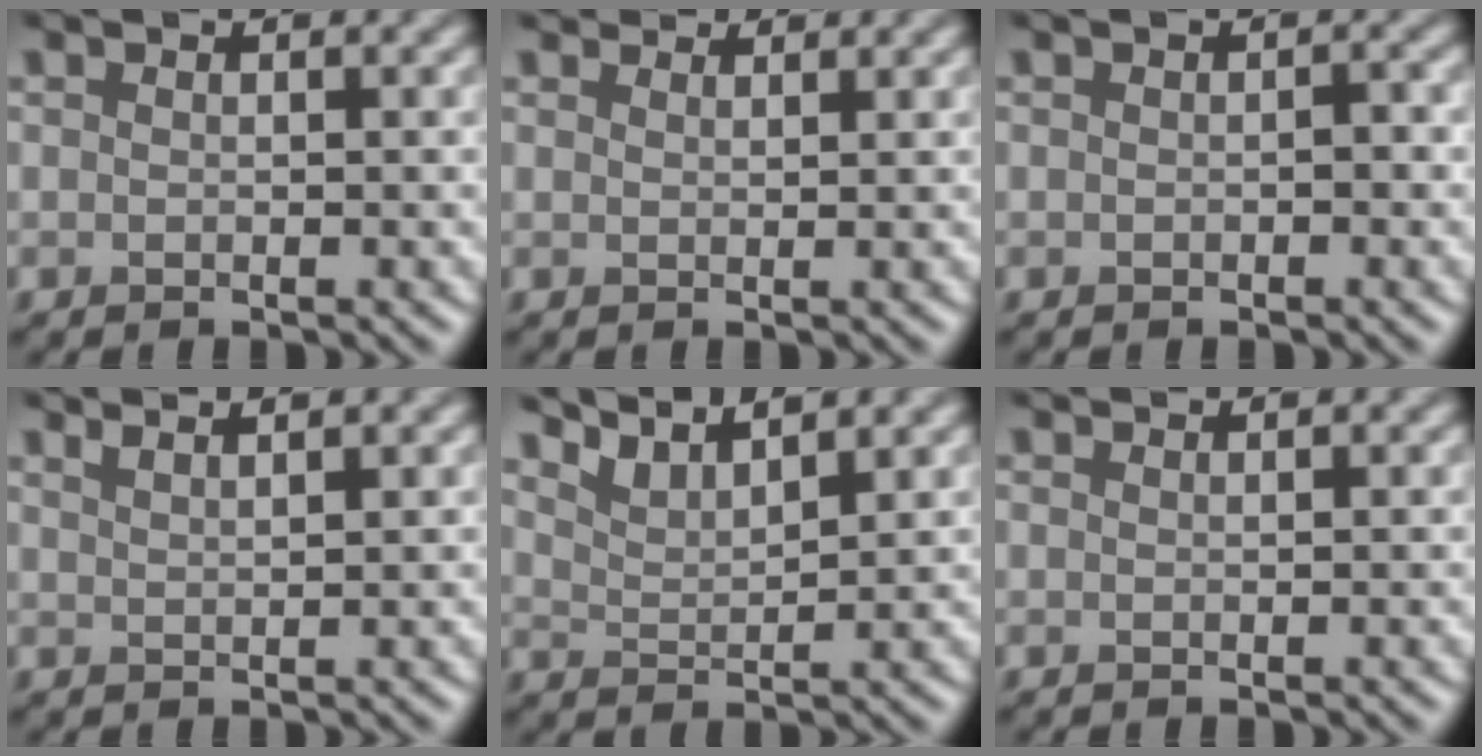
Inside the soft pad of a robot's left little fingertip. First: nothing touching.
{"total": 3.0, "force": [2.7, 0.8, 0.8], "torque": [-0.025, -0.002, 0.048]}
{"total": 0.9, "force": [-0.3, 0.5, 0.7], "torque": [-0.011, 0.001, -0.007]}
{"total": 1.7, "force": [1.5, 0.1, 0.8], "torque": [-0.002, 0.004, 0.015]}
{"total": 3.4, "force": [3.2, 0.3, 1.2], "torque": [-0.032, 0.000, 0.053]}
{"total": 0.7, "force": [0.7, -0.3, 0.0], "torque": [-0.003, 0.002, 0.010]}